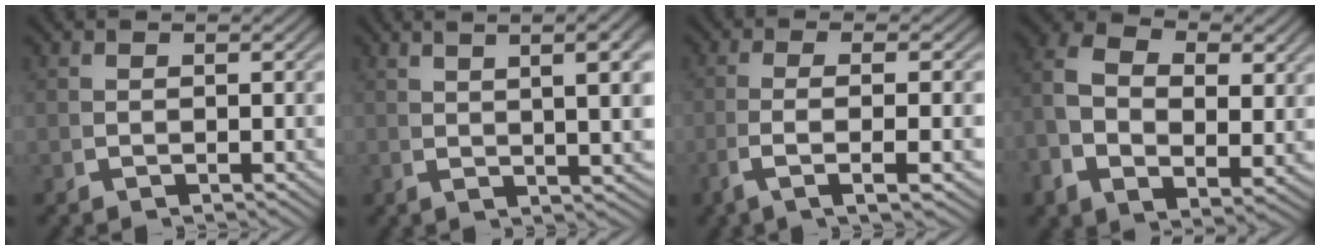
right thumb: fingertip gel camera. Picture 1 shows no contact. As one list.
[{"total": 6.5, "force": [2.5, 1.3, 5.9], "torque": [-0.062, 0.014, 0.042]}, {"total": 5.1, "force": [-0.8, 1.0, 4.9], "torque": [-0.105, -0.002, -0.009]}, {"total": 7.0, "force": [1.3, 4.6, 5.2], "torque": [-0.113, -0.016, 0.025]}]